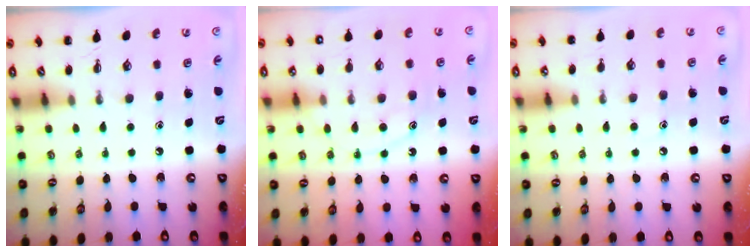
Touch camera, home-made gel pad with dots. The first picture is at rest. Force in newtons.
{"total": 11.9, "press": 11.9, "slide": 0.7}
{"total": 5.5, "press": 5.4, "slide": 1.5}